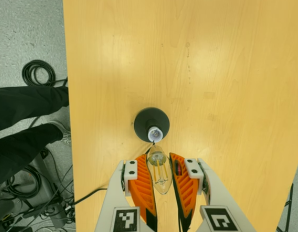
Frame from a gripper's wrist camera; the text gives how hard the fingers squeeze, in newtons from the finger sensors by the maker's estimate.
{"total": 21.6, "left": 24.6, "right": 18.7}